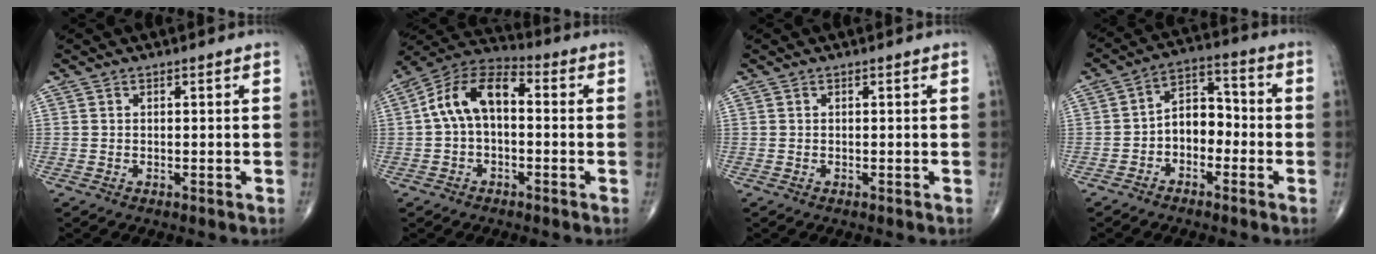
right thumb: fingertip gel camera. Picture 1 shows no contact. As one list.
[{"total": 11.3, "force": [0.4, 6.6, 9.1], "torque": [-0.158, 0.039, -0.007]}, {"total": 0.0}, {"total": 7.7, "force": [-2.1, 5.3, 5.2], "torque": [-0.057, 0.038, -0.052]}]